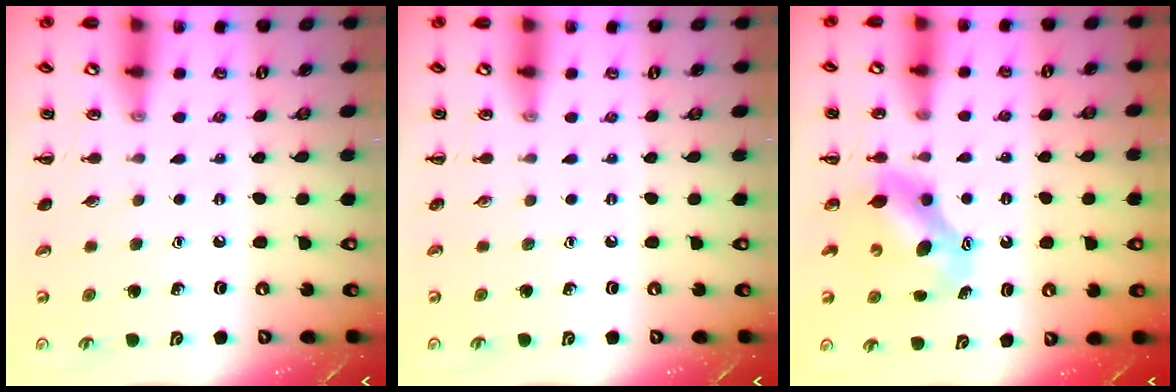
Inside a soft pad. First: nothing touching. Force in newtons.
{"total": 0.0}
{"total": 7.3, "press": 7.1, "slide": 1.6}